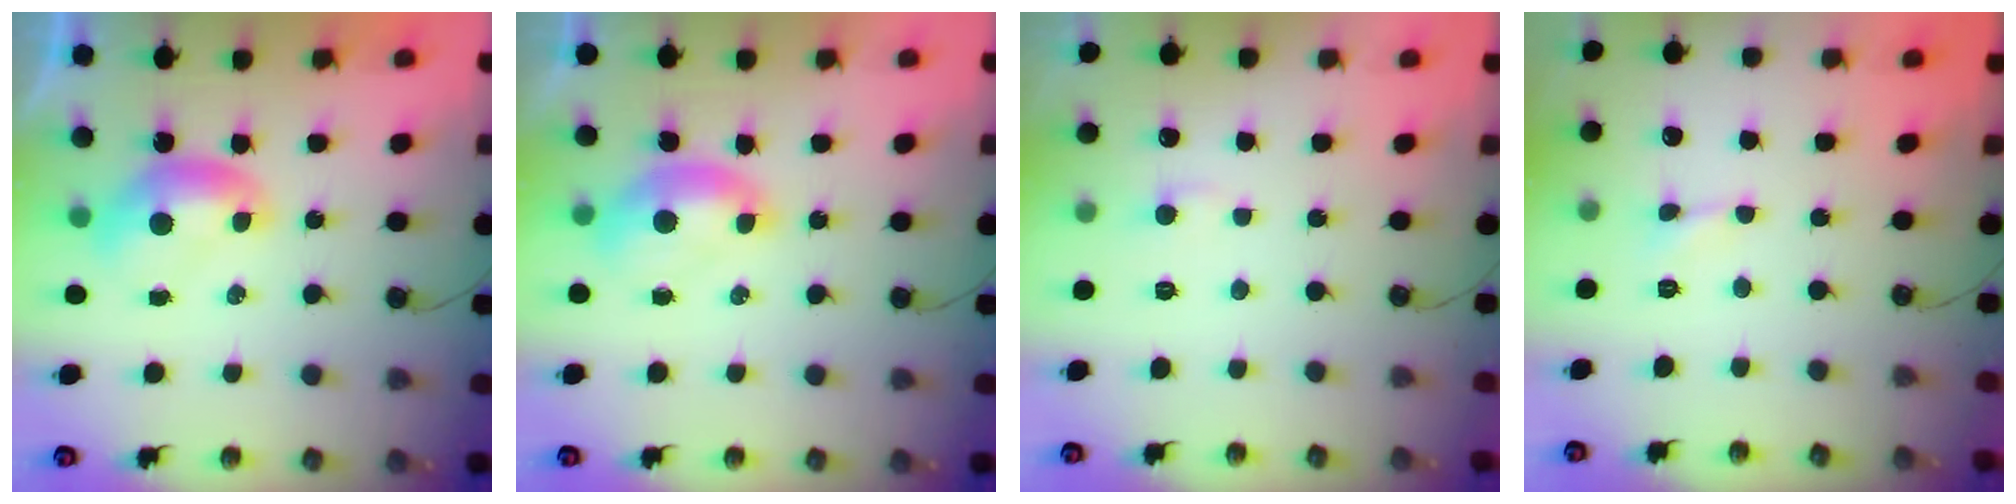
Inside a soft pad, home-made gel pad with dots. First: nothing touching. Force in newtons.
{"total": 1.9, "press": 1.7, "slide": 0.6}
{"total": 1.6, "press": 1.5, "slide": 0.5}
{"total": 1.3, "press": 1.2, "slide": 0.3}